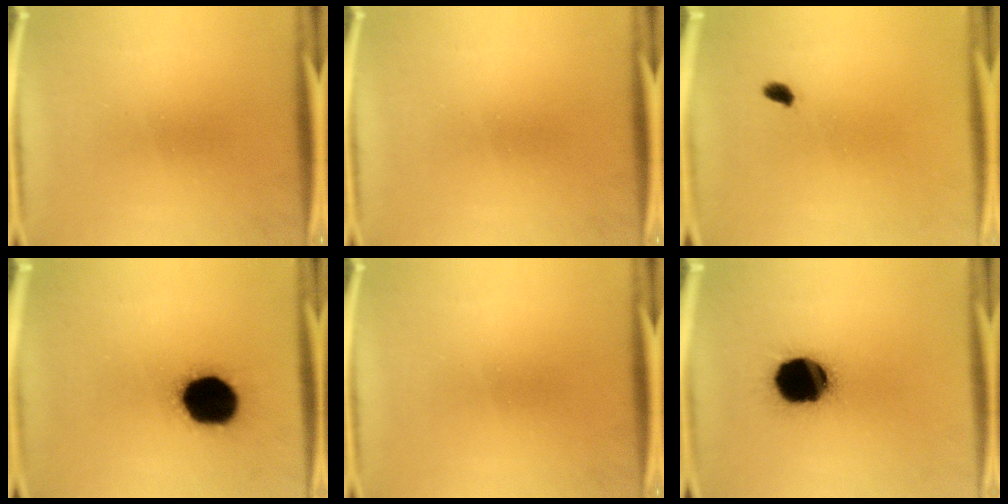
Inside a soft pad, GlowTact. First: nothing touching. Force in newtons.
{"total": 0.0}
{"total": 1.4}
{"total": 19.4}
{"total": 0.0}
{"total": 19.0}